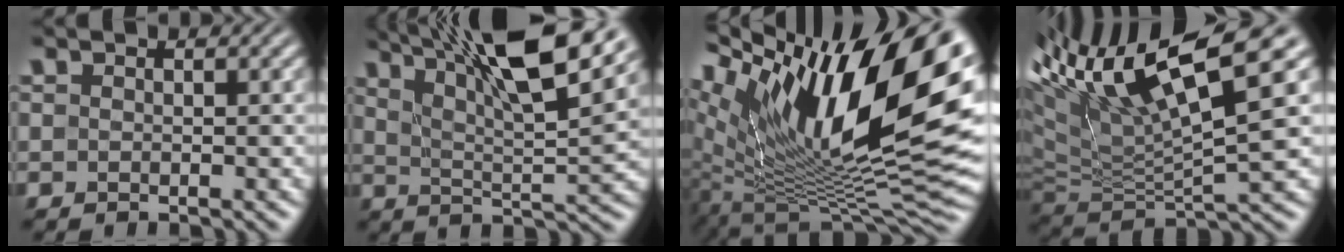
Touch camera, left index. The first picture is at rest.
{"total": 12.6, "force": [8.1, 2.4, 9.3], "torque": [-0.144, 0.018, 0.126]}
{"total": 17.4, "force": [6.6, 6.2, 14.9], "torque": [-0.254, 0.011, 0.118]}
{"total": 12.2, "force": [5.8, 2.6, 10.5], "torque": [-0.191, 0.022, 0.107]}